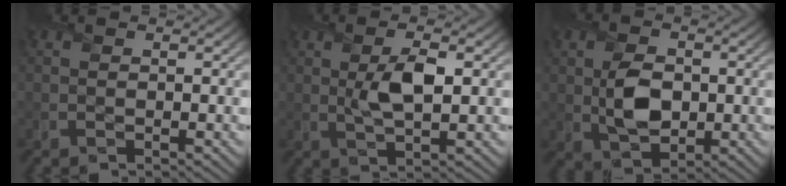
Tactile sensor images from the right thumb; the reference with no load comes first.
{"total": 5.2, "force": [0.7, 2.0, 4.8], "torque": [-0.096, -0.001, 0.015]}
{"total": 5.9, "force": [0.0, 3.9, 4.4], "torque": [-0.092, -0.006, 0.000]}